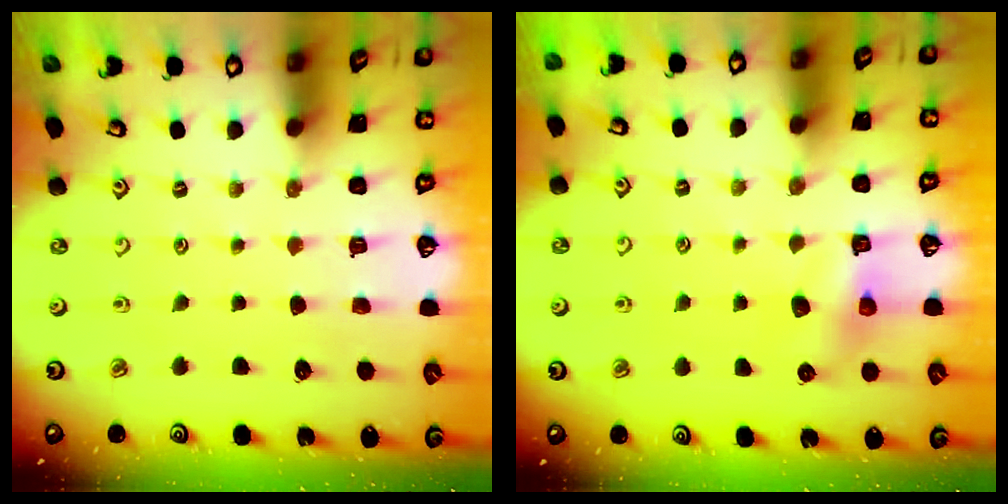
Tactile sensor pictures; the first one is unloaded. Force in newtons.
{"total": 6.5, "press": 6.5, "slide": 0.5}